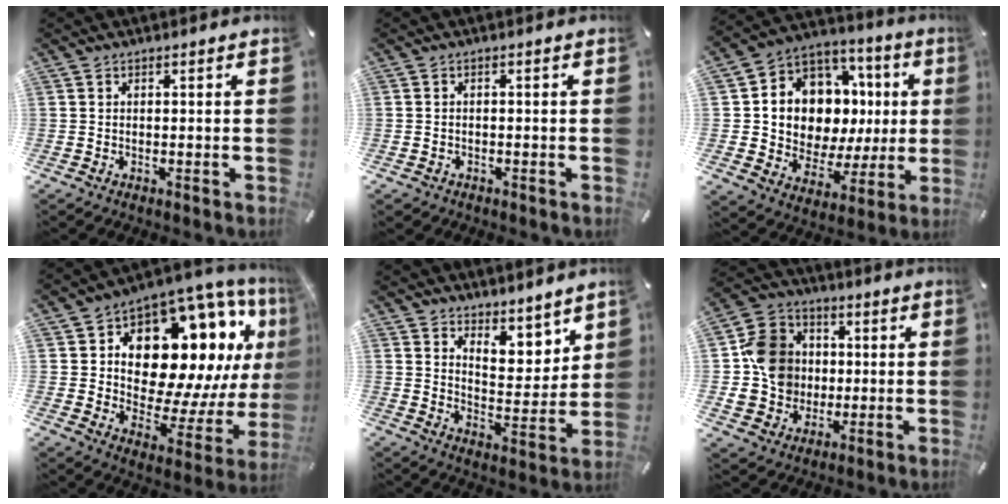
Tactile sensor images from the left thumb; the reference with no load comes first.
{"total": 1.3, "force": [-0.7, 1.0, 0.4], "torque": [-0.008, 0.004, -0.017]}
{"total": 11.7, "force": [2.8, 10.4, 4.7], "torque": [-0.082, -0.047, 0.066]}
{"total": 18.7, "force": [7.9, 11.4, 12.5], "torque": [-0.200, -0.076, 0.129]}
{"total": 7.4, "force": [6.5, 3.6, 0.2], "torque": [0.007, -0.071, 0.117]}
{"total": 13.4, "force": [-0.2, 12.5, 4.8], "torque": [-0.085, 0.017, 0.004]}